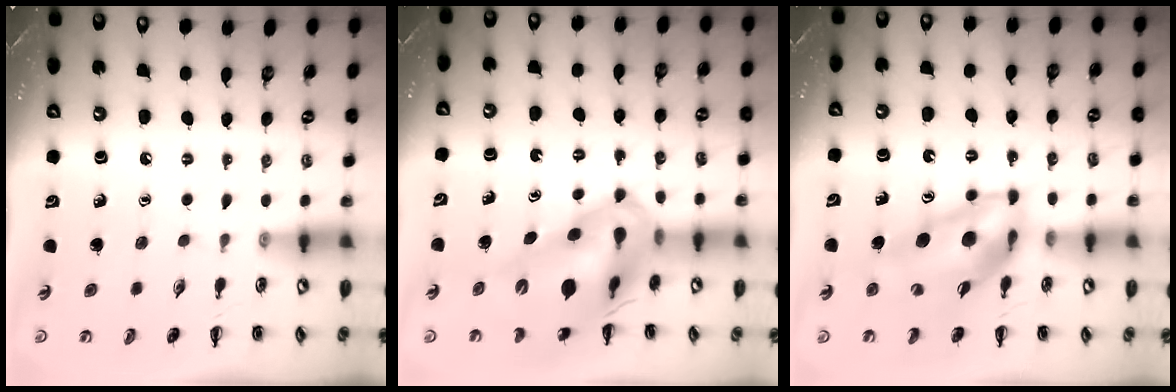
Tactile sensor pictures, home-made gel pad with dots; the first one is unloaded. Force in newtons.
{"total": 15.5, "press": 14.8, "slide": 4.6}
{"total": 11.7, "press": 11.0, "slide": 3.8}